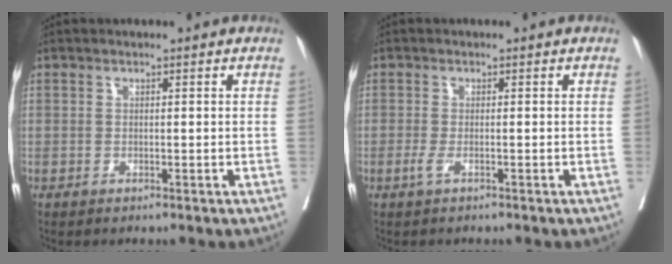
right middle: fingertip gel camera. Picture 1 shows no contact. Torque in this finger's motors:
{"motor_torque": [0.36, -0.62, 0.01, 0.01]}